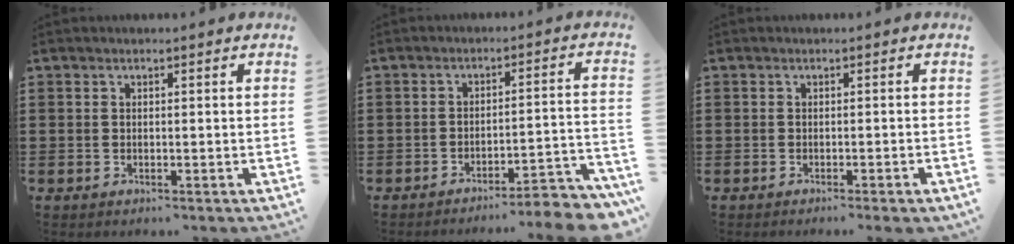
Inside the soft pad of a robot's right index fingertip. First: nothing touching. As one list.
[{"total": 4.8, "force": [-4.3, -0.2, 2.0], "torque": [-0.034, -0.014, -0.088]}, {"total": 0.9, "force": [-0.7, -0.2, 0.5], "torque": [-0.010, -0.002, -0.014]}]